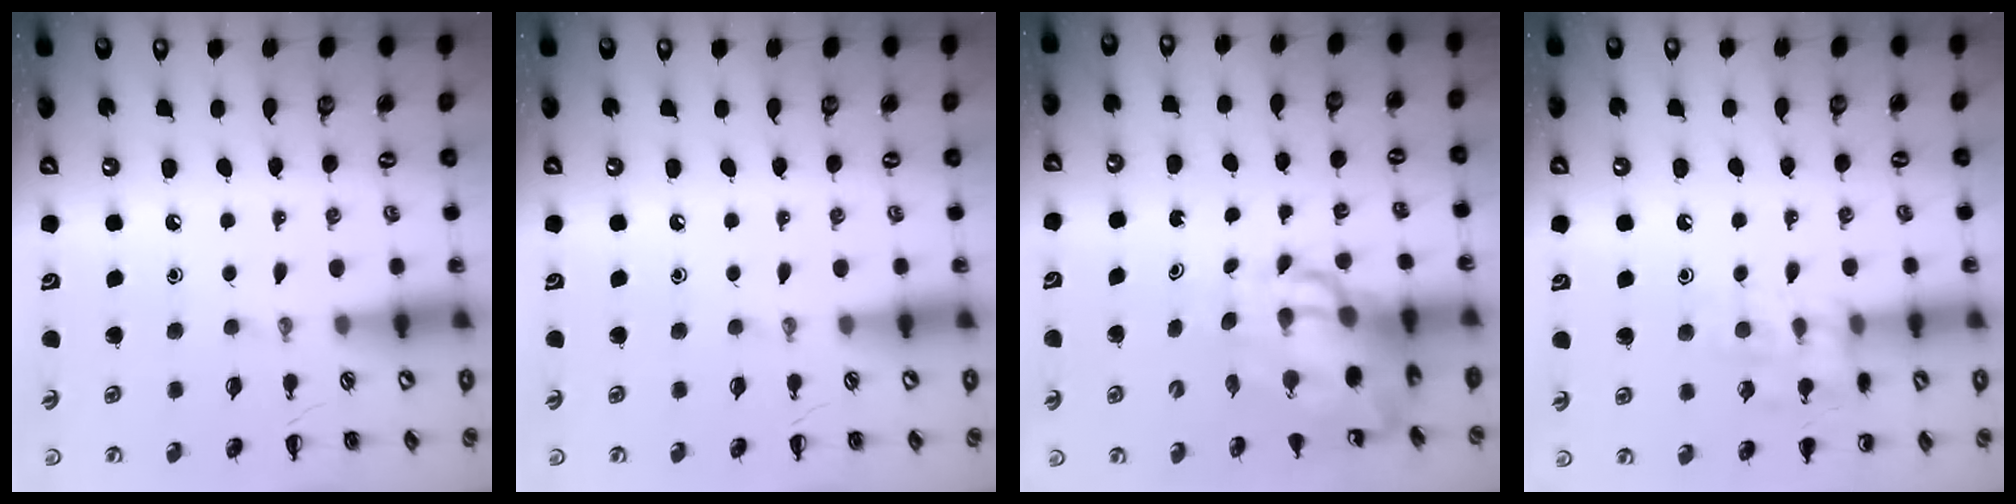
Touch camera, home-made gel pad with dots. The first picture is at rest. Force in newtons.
{"total": 0.0}
{"total": 10.1, "press": 9.7, "slide": 2.7}
{"total": 10.9, "press": 10.8, "slide": 1.1}